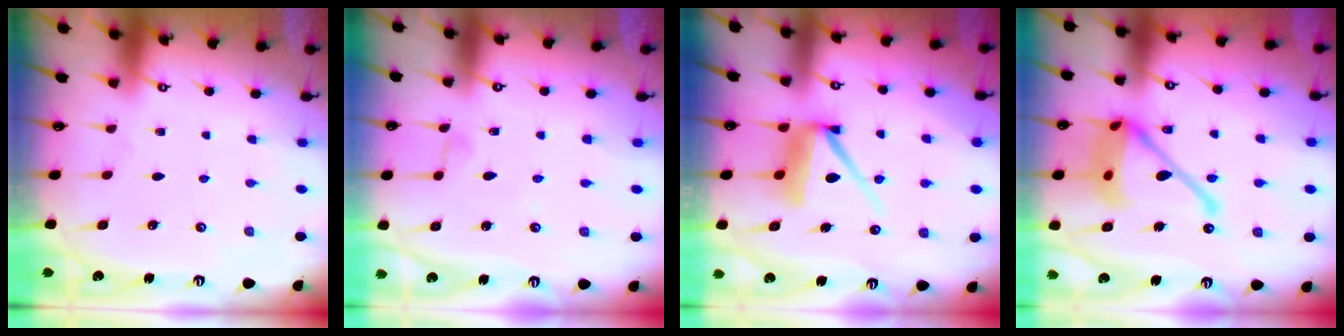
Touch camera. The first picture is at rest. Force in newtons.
{"total": 3.6, "press": 3.6, "slide": 0.3}
{"total": 9.6, "press": 9.5, "slide": 1.0}
{"total": 19.7, "press": 19.6, "slide": 2.0}